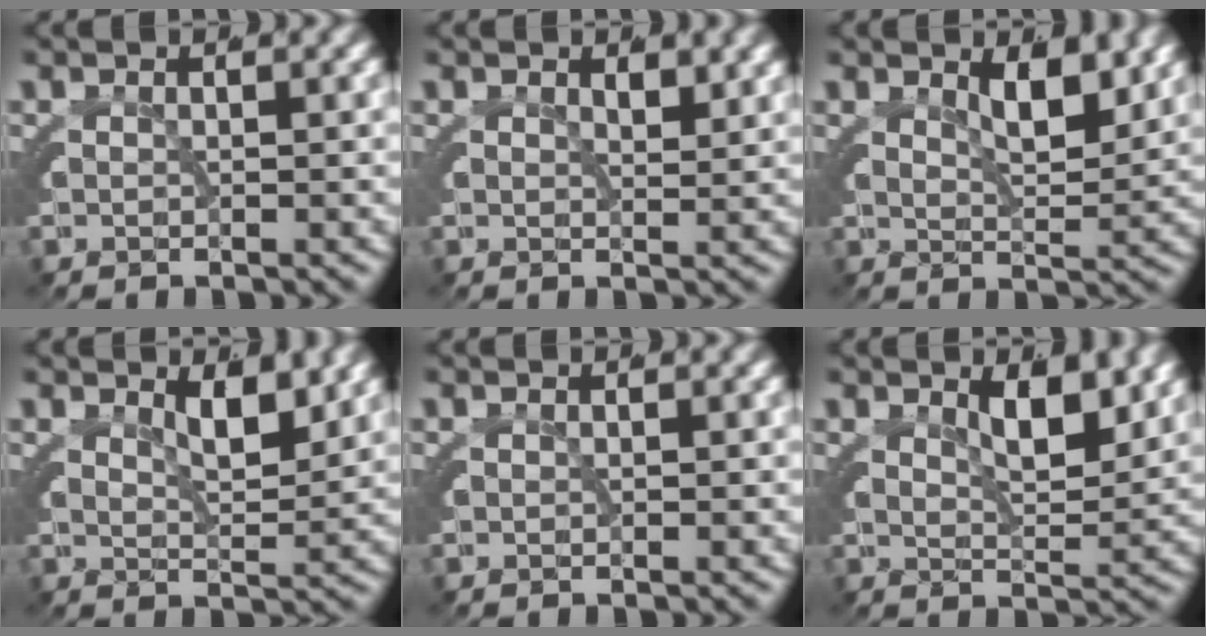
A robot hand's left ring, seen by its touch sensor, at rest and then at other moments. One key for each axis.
{"total": 0.8, "fx": 0.6, "fy": -0.6, "fz": 0.2, "tx": 0.004, "ty": -0.005, "tz": 0.013}
{"total": 2.8, "fx": 1.9, "fy": 0.7, "fz": 1.9, "tx": -0.027, "ty": -0.004, "tz": 0.032}
{"total": 2.1, "fx": 1.6, "fy": 0.3, "fz": 1.4, "tx": -0.018, "ty": -0.004, "tz": 0.027}
{"total": 0.0}
{"total": 3.0, "fx": 1.9, "fy": 0.8, "fz": 2.2, "tx": -0.031, "ty": -0.004, "tz": 0.031}